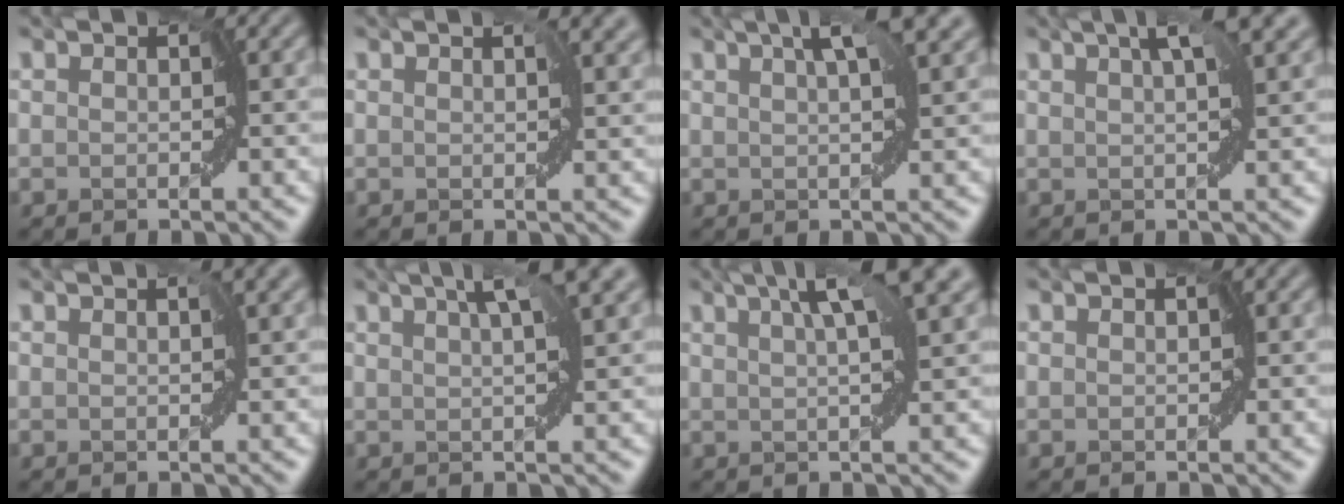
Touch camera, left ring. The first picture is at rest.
{"total": 2.6, "force": [1.1, 1.3, 2.0], "torque": [-0.019, 0.004, 0.015]}
{"total": 4.7, "force": [2.5, 0.5, 4.0], "torque": [-0.061, 0.010, 0.041]}
{"total": 4.2, "force": [2.2, 0.3, 3.6], "torque": [-0.058, 0.008, 0.037]}
{"total": 1.8, "force": [0.8, 0.5, 1.5], "torque": [-0.022, 0.003, 0.013]}
{"total": 4.5, "force": [2.6, 0.0, 3.7], "torque": [-0.060, 0.010, 0.048]}
{"total": 5.8, "force": [3.1, 0.3, 4.9], "torque": [-0.069, 0.017, 0.052]}
{"total": 0.0}